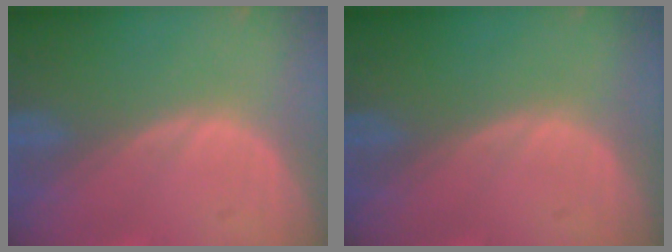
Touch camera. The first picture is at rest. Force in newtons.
{"total": 0.0}